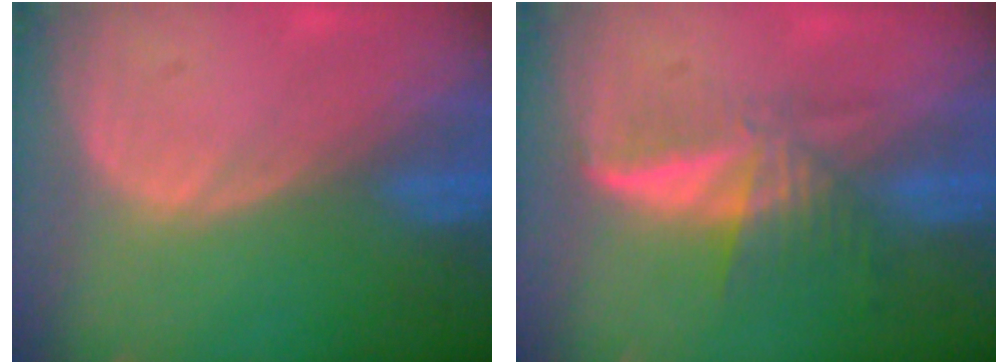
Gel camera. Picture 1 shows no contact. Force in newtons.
{"total": 6.0, "press": 5.6, "slide": 2.3}